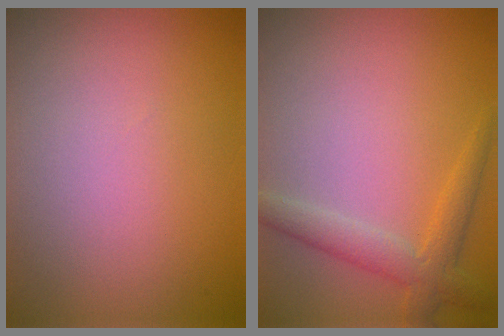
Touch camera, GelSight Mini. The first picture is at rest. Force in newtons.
{"total": 3.0, "press": 3.0, "slide": 0.0}